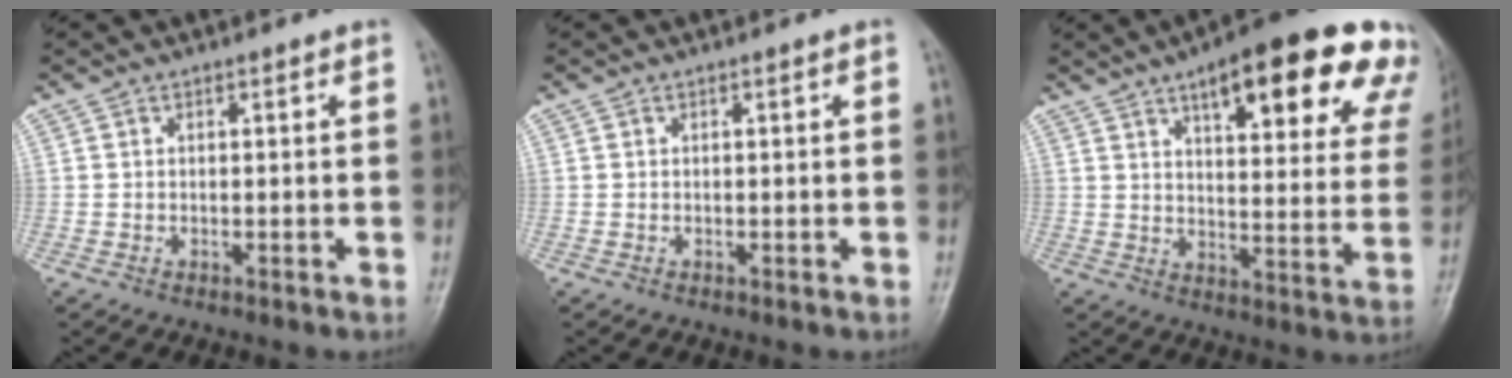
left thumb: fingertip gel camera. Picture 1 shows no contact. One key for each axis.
{"total": 0.0}
{"total": 25.8, "fx": 15.2, "fy": 8.3, "fz": 19.1, "tx": -0.213, "ty": -0.032, "tz": 0.189}